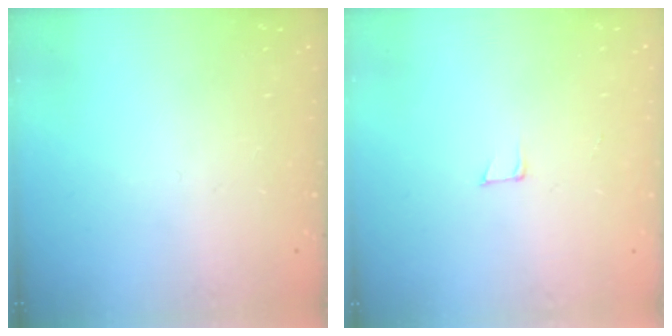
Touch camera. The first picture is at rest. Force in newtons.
{"total": 4.4, "press": 4.4, "slide": 0.3}